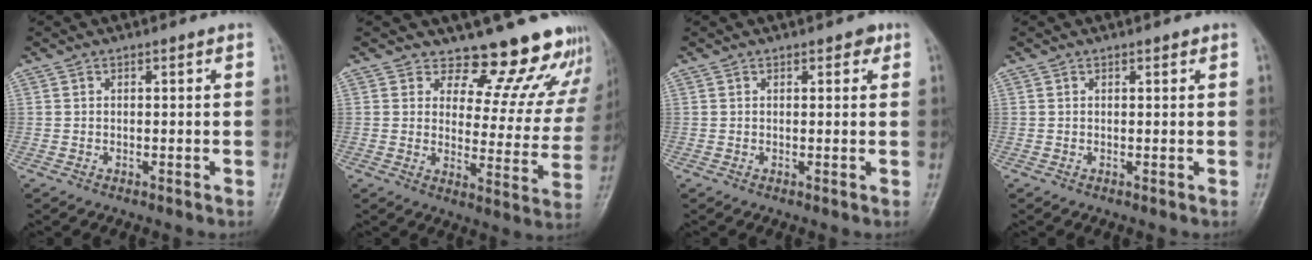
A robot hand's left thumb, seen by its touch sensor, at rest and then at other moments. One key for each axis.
{"total": 16.1, "fx": 14.6, "fy": 5.8, "fz": 3.4, "tx": 0.018, "ty": -0.125, "tz": 0.166}
{"total": 1.9, "fx": 1.0, "fy": 1.2, "fz": 1.0, "tx": 0.004, "ty": -0.002, "tz": 0.010}
{"total": 1.0, "fx": 0.6, "fy": 0.5, "fz": 0.5, "tx": 0.002, "ty": -0.002, "tz": 0.006}